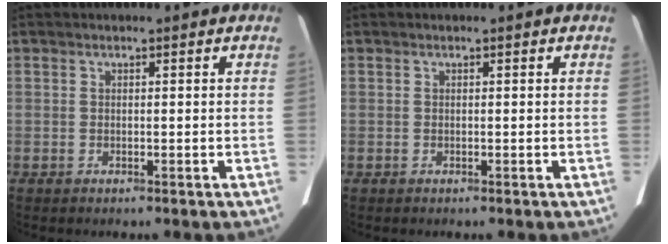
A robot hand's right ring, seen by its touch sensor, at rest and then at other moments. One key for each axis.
{"total": 0.0}